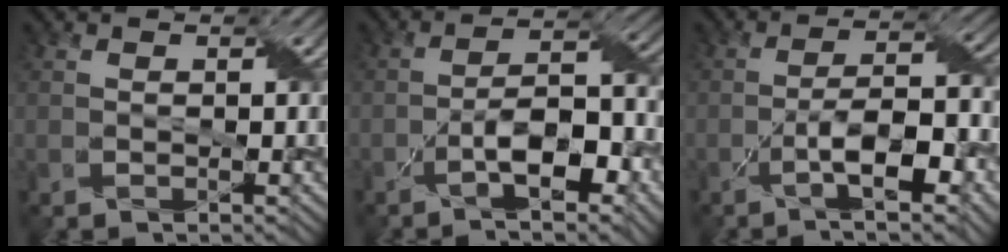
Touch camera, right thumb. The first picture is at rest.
{"total": 9.4, "force": [-4.2, 3.3, 7.7], "torque": [-0.124, 0.009, -0.074]}
{"total": 9.5, "force": [-4.0, 2.7, 8.2], "torque": [-0.139, 0.006, -0.068]}